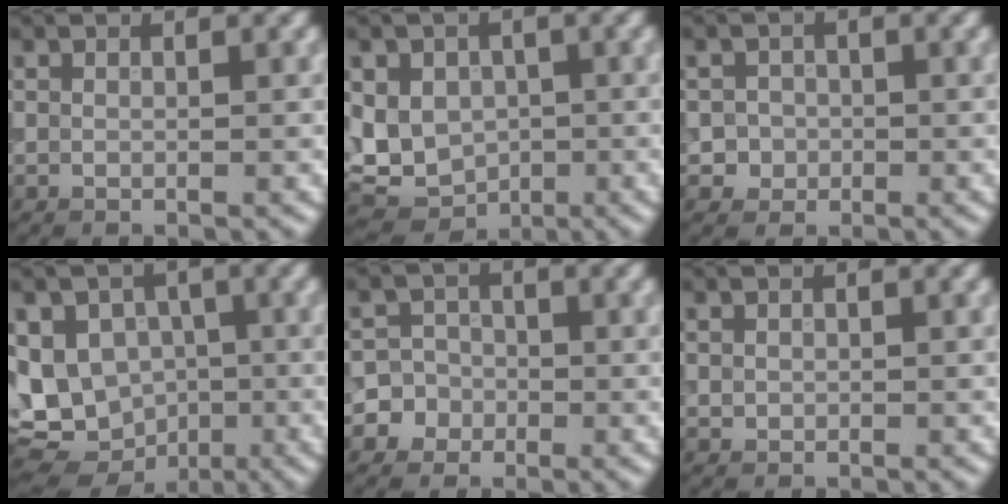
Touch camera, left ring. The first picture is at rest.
{"total": 6.4, "force": [0.3, 5.4, 3.4], "torque": [-0.054, 0.002, -0.002]}
{"total": 1.8, "force": [-0.3, 1.8, 0.2], "torque": [0.022, -0.003, -0.008]}
{"total": 11.8, "force": [-2.1, 10.0, 5.9], "torque": [-0.094, -0.014, -0.047]}
{"total": 5.0, "force": [-1.9, 4.5, 0.5], "torque": [0.016, 0.010, -0.054]}
{"total": 0.6, "force": [0.0, 0.6, 0.1], "torque": [0.004, -0.002, 0.000]}